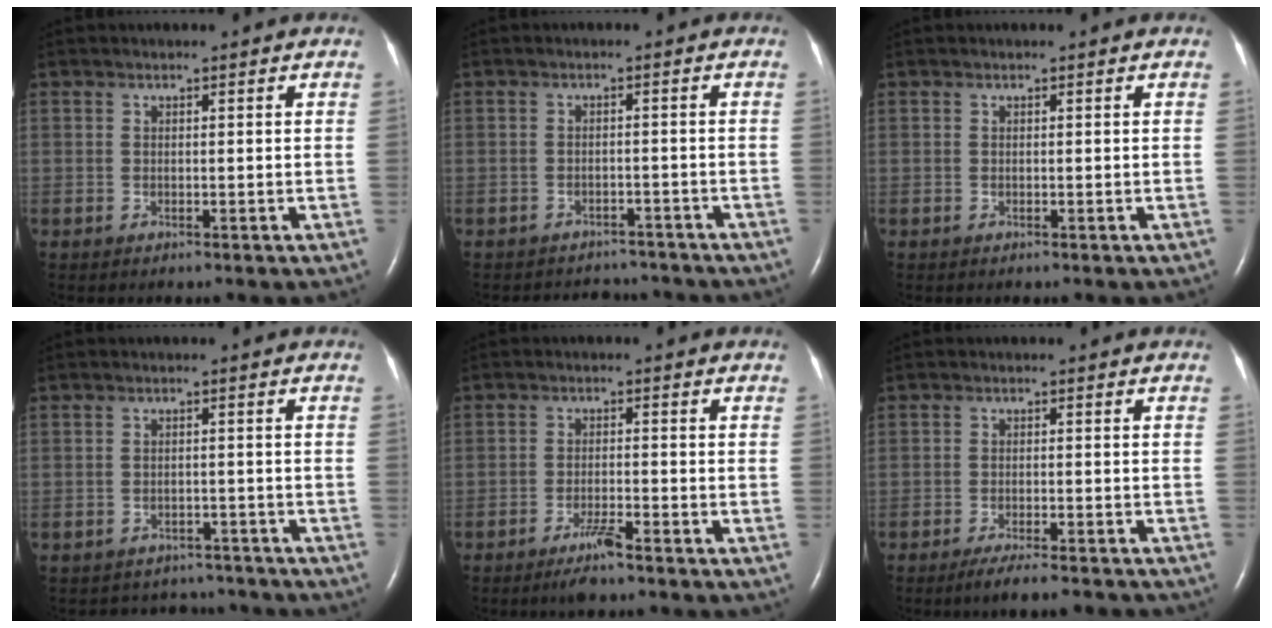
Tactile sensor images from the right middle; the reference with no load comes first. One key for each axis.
{"total": 7.0, "fx": -6.6, "fy": 2.5, "fz": 0.4, "tx": -0.007, "ty": 0.012, "tz": -0.077}
{"total": 0.0}
{"total": 7.4, "fx": -6.8, "fy": 2.9, "fz": 0.0, "tx": -0.001, "ty": 0.019, "tz": -0.077}
{"total": 3.8, "fx": -2.9, "fy": 0.1, "fz": 2.5, "tx": -0.053, "ty": -0.006, "tz": -0.055}
{"total": 7.7, "fx": -6.7, "fy": 0.8, "fz": 3.7, "tx": -0.052, "ty": -0.012, "tz": -0.101}